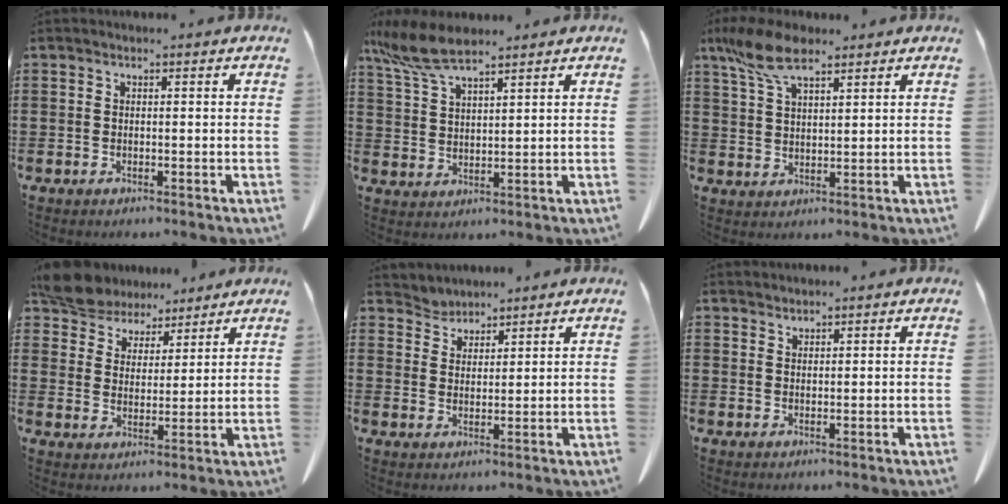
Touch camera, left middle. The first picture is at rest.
{"total": 7.5, "force": [5.6, 1.6, 4.7], "torque": [-0.120, -0.013, 0.102]}
{"total": 7.8, "force": [5.2, 2.7, 5.2], "torque": [-0.121, -0.005, 0.095]}
{"total": 7.9, "force": [7.1, 3.0, 1.5], "torque": [-0.068, -0.026, 0.136]}
{"total": 3.1, "force": [2.9, 0.9, -0.5], "torque": [-0.004, -0.008, 0.056]}
{"total": 1.3, "force": [1.3, 0.0, -0.1], "torque": [-0.002, -0.004, 0.028]}